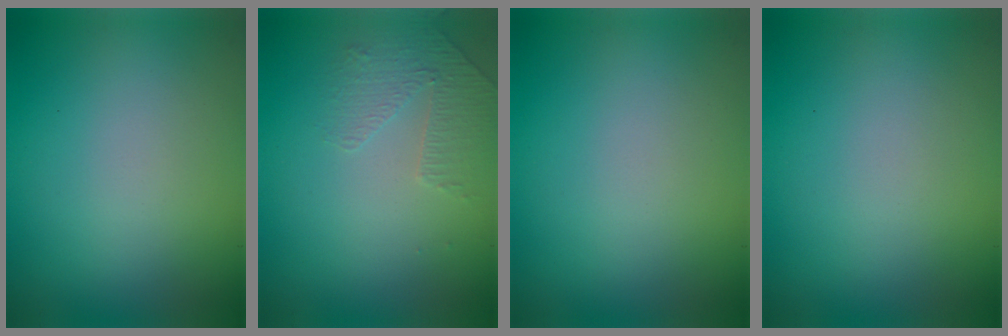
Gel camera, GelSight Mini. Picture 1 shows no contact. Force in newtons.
{"total": 1.4, "press": 0.9, "slide": 1.1}
{"total": 0.0}
{"total": 0.0}